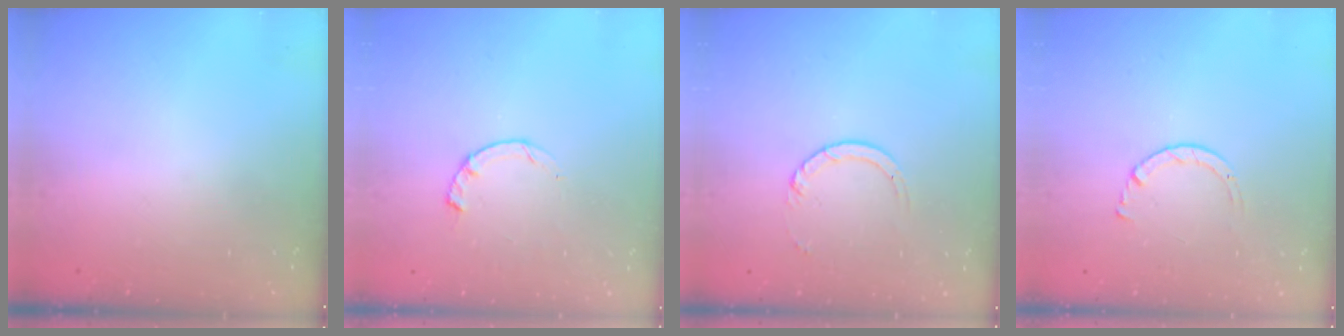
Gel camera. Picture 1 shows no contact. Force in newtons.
{"total": 2.3, "press": 2.3, "slide": 0.4}
{"total": 3.0, "press": 2.9, "slide": 0.4}
{"total": 2.7, "press": 2.7, "slide": 0.3}